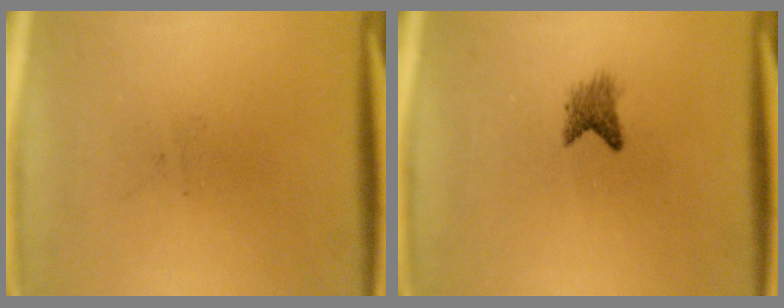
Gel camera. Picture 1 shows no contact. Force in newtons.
{"total": 2.1}